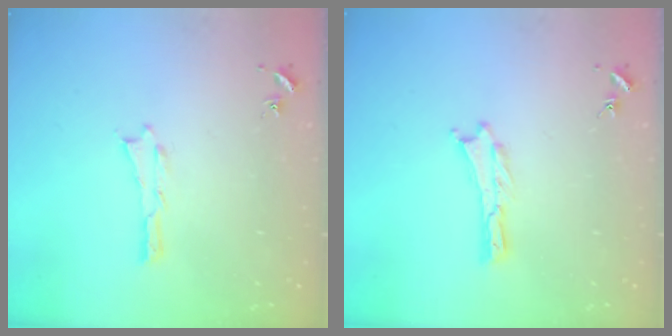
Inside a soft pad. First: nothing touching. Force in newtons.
{"total": 0.0}